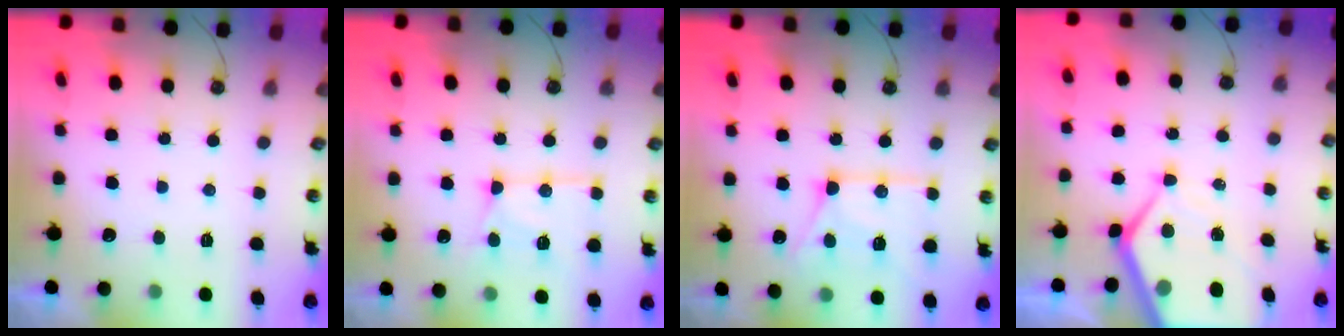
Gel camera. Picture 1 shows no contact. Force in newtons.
{"total": 13.7, "press": 13.7, "slide": 0.8}
{"total": 15.1, "press": 15.0, "slide": 1.6}
{"total": 12.1, "press": 12.1, "slide": 0.9}